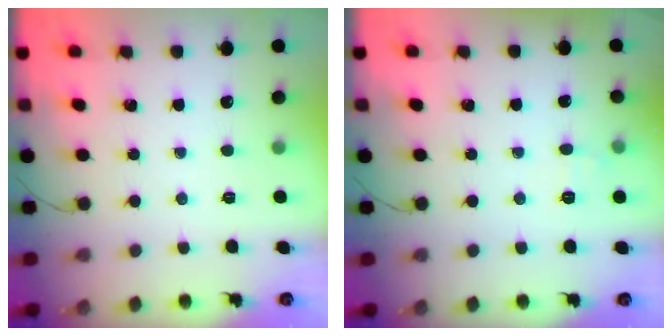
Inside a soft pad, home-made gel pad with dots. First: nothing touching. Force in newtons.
{"total": 6.2, "press": 6.0, "slide": 1.5}